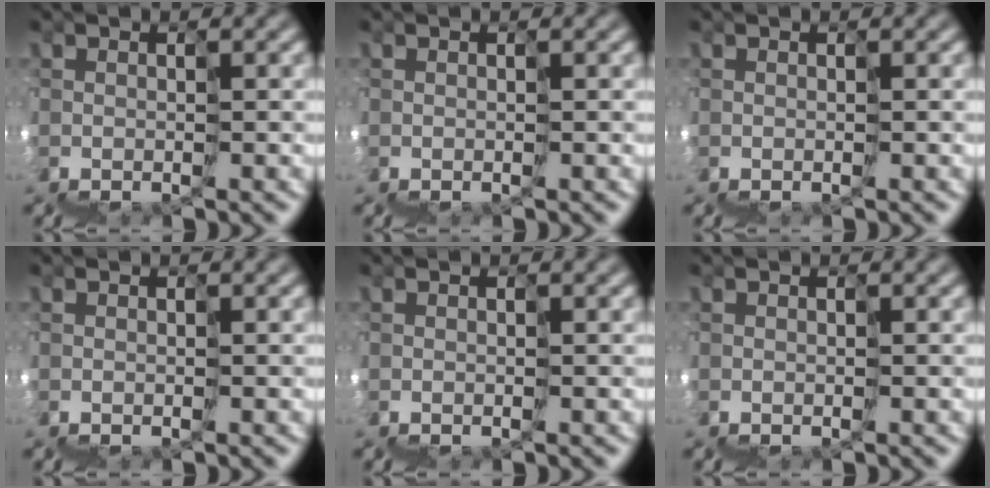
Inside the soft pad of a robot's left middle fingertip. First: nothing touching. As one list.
[{"total": 0.0}, {"total": 0.0}, {"total": 0.0}, {"total": 0.0}, {"total": 0.0}]